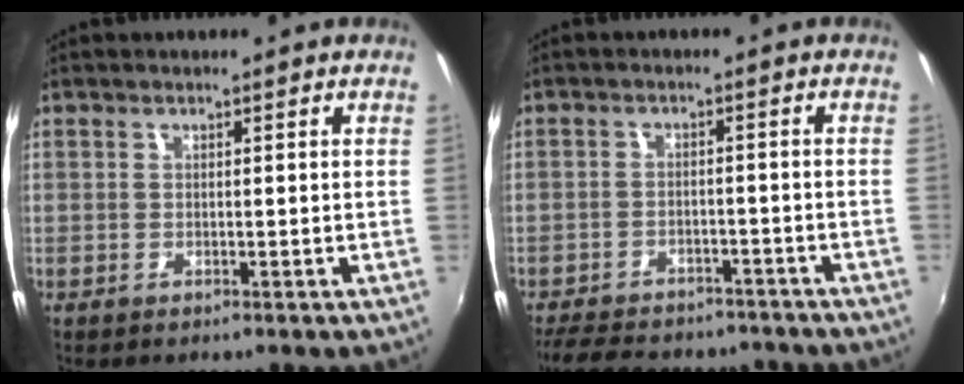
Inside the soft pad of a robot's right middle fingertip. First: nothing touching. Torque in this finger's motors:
{"motor_torque": [1.08, -1.06, 0.20, 0.03]}